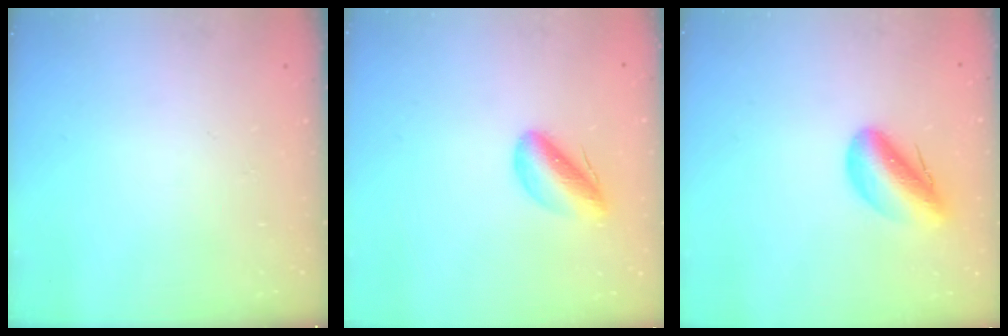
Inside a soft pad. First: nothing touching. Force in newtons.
{"total": 6.3, "press": 6.3, "slide": 0.8}
{"total": 11.3, "press": 10.8, "slide": 3.3}